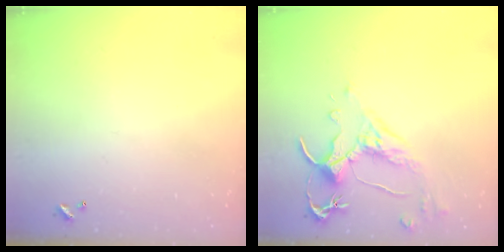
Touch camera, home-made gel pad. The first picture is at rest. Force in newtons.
{"total": 2.5, "press": 2.1, "slide": 1.4}